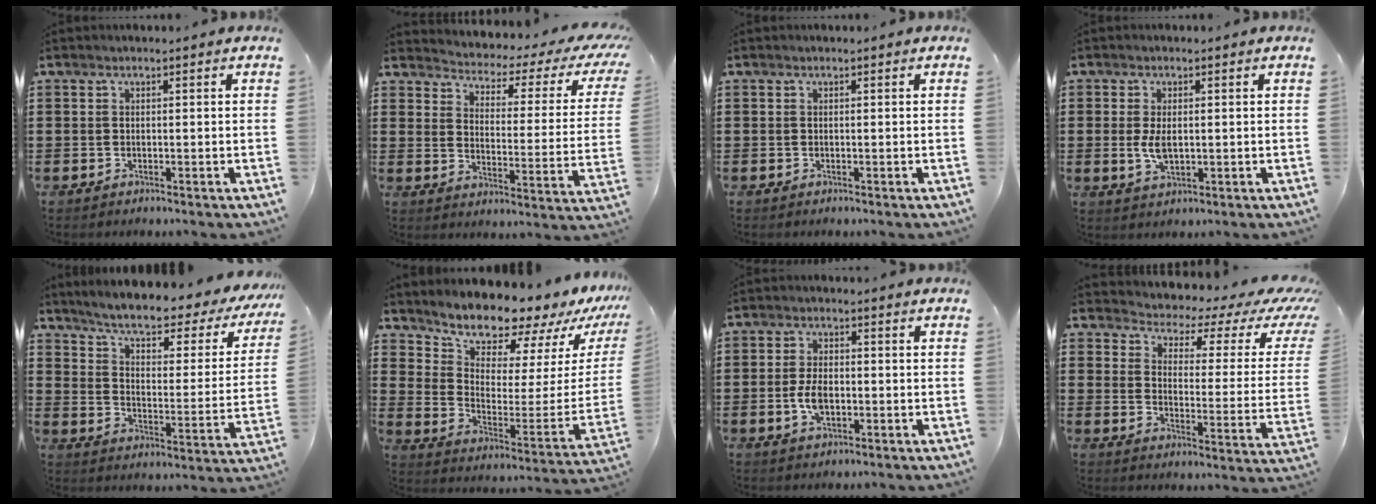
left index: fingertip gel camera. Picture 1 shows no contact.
{"total": 2.5, "force": [1.8, 0.9, 1.5], "torque": [-0.045, -0.025, 0.021]}
{"total": 0.0}
{"total": 3.9, "force": [0.1, 2.0, 3.4], "torque": [-0.081, -0.002, -0.002]}
{"total": 6.4, "force": [5.1, 0.8, 3.8], "torque": [-0.087, -0.036, 0.079]}
{"total": 10.2, "force": [10.0, 2.0, 1.3], "torque": [-0.053, -0.103, 0.169]}
{"total": 4.6, "force": [-0.7, 2.4, 3.9], "torque": [-0.091, -0.003, -0.018]}
{"total": 2.9, "force": [2.2, 1.2, 1.5], "torque": [-0.039, -0.030, 0.027]}